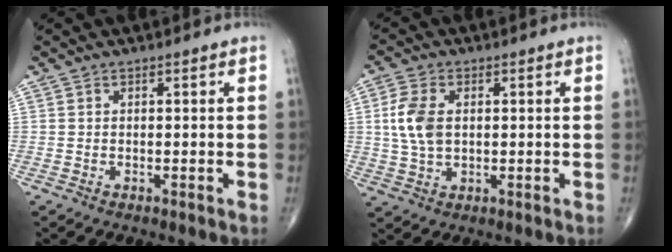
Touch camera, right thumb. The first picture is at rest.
{"total": 7.5, "force": [1.0, 4.5, 5.9], "torque": [-0.125, 0.003, 0.020]}